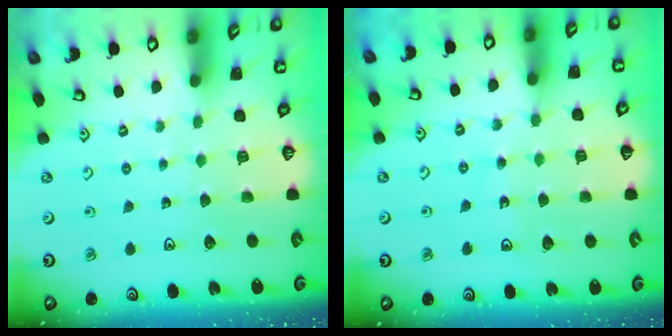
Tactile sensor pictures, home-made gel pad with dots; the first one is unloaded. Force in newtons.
{"total": 7.1, "press": 6.4, "slide": 3.1}